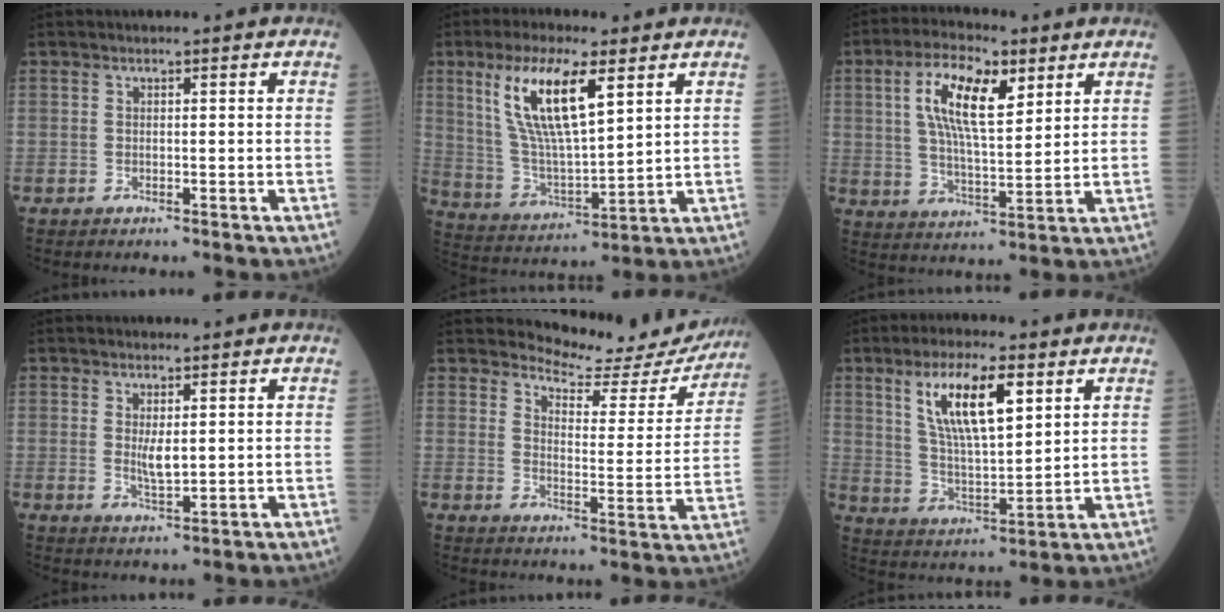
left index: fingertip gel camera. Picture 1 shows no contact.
{"total": 13.1, "force": [6.1, 3.0, 11.2], "torque": [-0.233, 0.007, 0.123]}
{"total": 11.1, "force": [4.4, 3.6, 9.5], "torque": [-0.187, 0.016, 0.081]}
{"total": 2.6, "force": [0.5, 0.8, 2.4], "torque": [-0.046, -0.004, 0.014]}
{"total": 13.6, "force": [13.3, 2.3, 1.3], "torque": [-0.005, -0.055, 0.153]}
{"total": 11.8, "force": [5.4, 3.1, 10.0], "torque": [-0.196, 0.008, 0.107]}